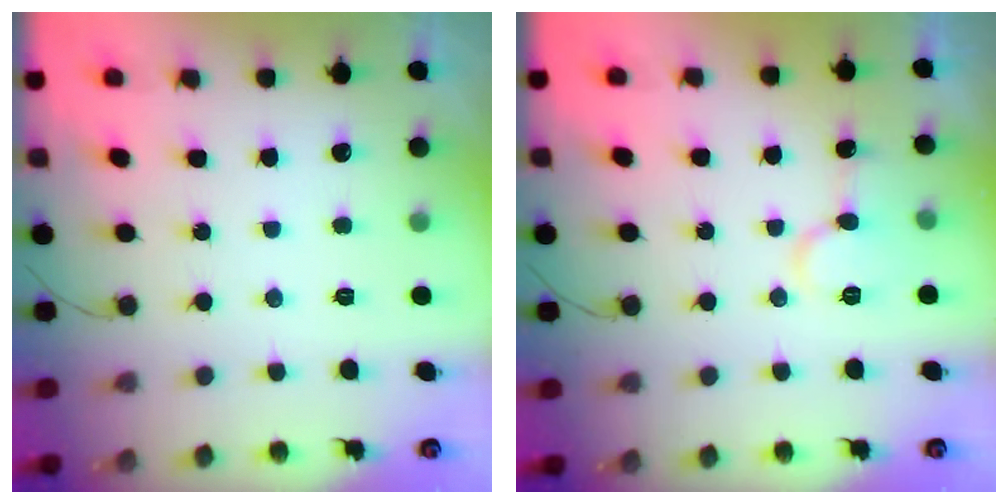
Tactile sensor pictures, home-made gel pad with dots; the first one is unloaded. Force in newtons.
{"total": 8.7, "press": 8.6, "slide": 1.0}